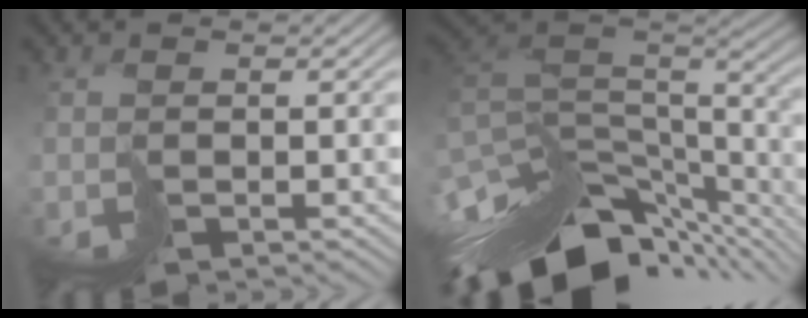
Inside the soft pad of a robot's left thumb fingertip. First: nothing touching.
{"total": 13.6, "force": [-8.0, 6.3, 9.0], "torque": [-0.200, -0.012, -0.125]}